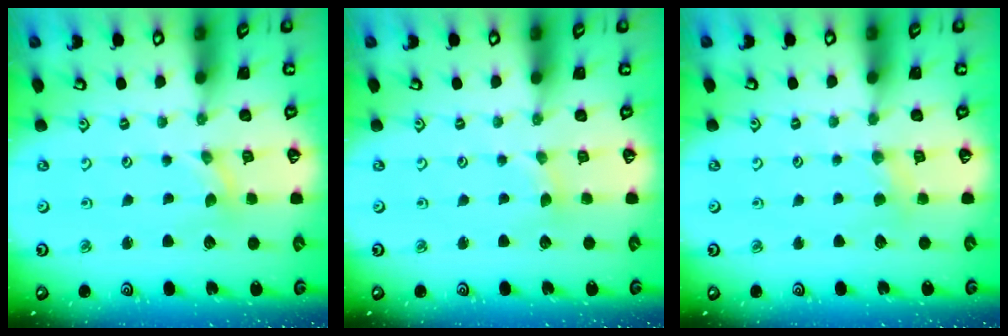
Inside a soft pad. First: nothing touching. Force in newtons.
{"total": 1.0, "press": 1.0, "slide": 0.2}
{"total": 2.9, "press": 2.9, "slide": 0.4}